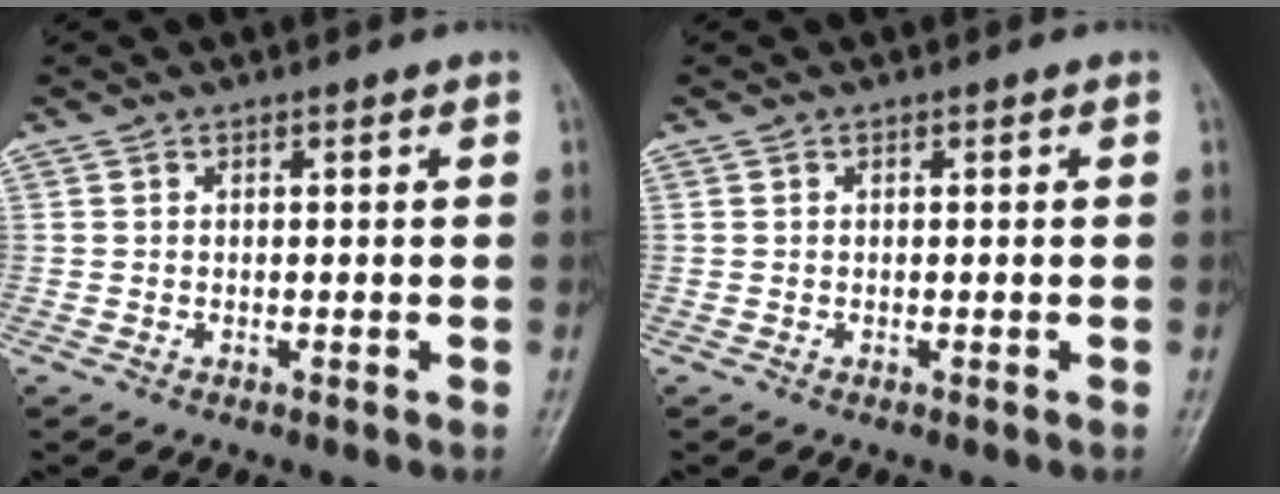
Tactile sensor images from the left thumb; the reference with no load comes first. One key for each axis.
{"total": 0.0}